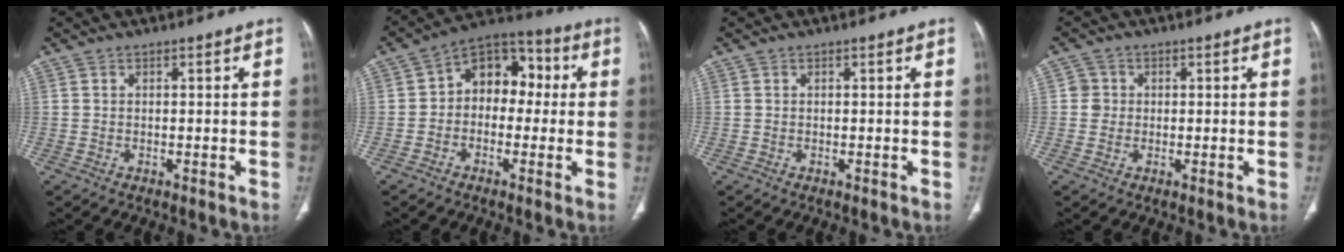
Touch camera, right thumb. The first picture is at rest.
{"total": 11.1, "force": [0.7, 8.0, 7.7], "torque": [-0.068, 0.039, -0.008]}
{"total": 0.0}
{"total": 2.6, "force": [0.2, 2.6, 0.3], "torque": [0.014, 0.006, 0.000]}